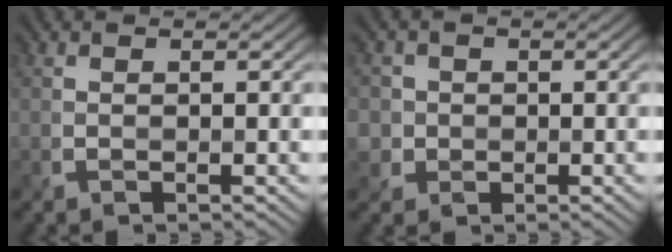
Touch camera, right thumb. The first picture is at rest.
{"total": 3.3, "force": [0.3, 3.3, 0.4], "torque": [-0.016, -0.001, 0.003]}